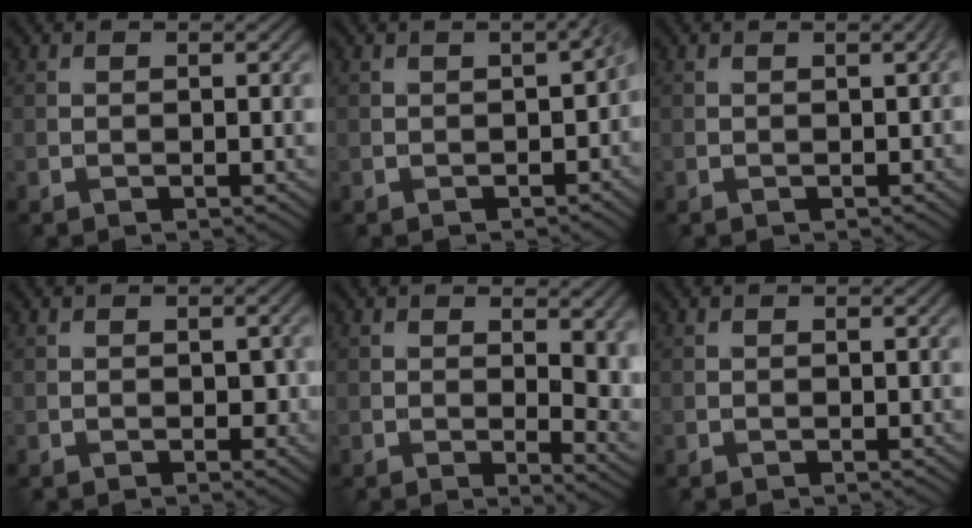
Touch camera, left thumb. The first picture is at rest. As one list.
[{"total": 2.2, "force": [-0.6, 0.6, 2.0], "torque": [-0.026, -0.003, -0.002]}, {"total": 1.3, "force": [0.1, 0.3, 1.2], "torque": [-0.005, 0.005, 0.003]}, {"total": 1.3, "force": [-0.4, 0.6, 1.1], "torque": [-0.017, -0.002, 0.001]}, {"total": 6.9, "force": [0.8, 2.7, 6.3], "torque": [-0.072, -0.010, 0.016]}, {"total": 0.0}]